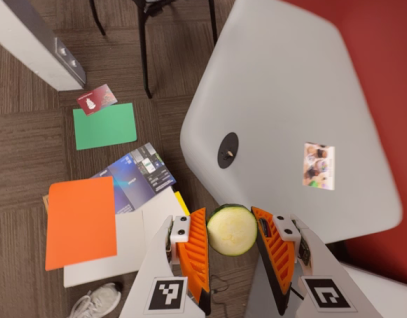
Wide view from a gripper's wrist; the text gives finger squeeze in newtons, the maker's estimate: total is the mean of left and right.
{"total": 10.1, "left": 10.6, "right": 9.6}